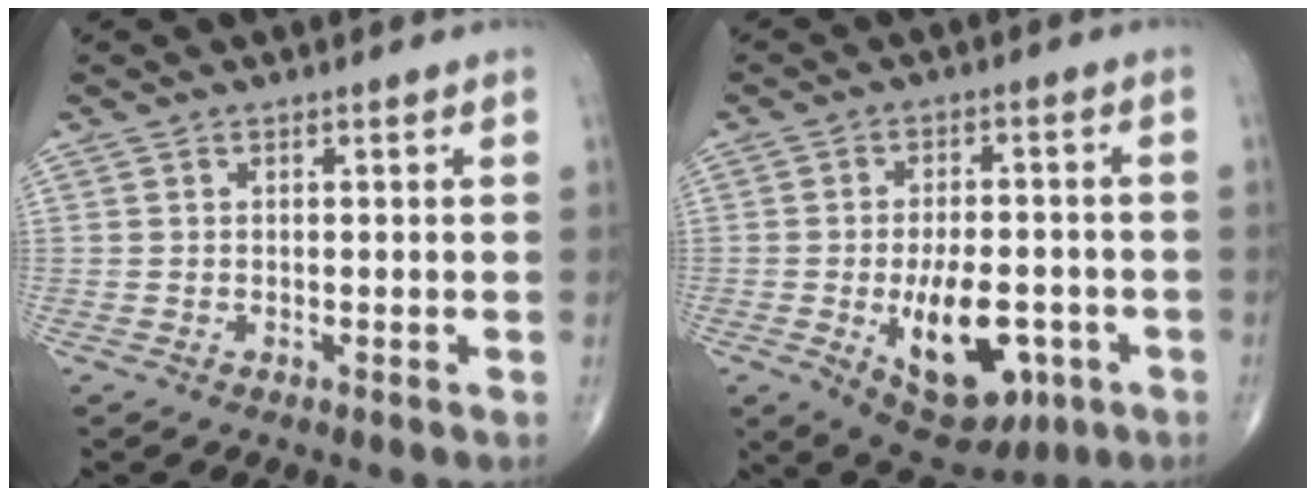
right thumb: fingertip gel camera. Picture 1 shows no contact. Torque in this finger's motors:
{"motor_torque": [1.93, 2.13, 1.58, -0.37, 0.12]}